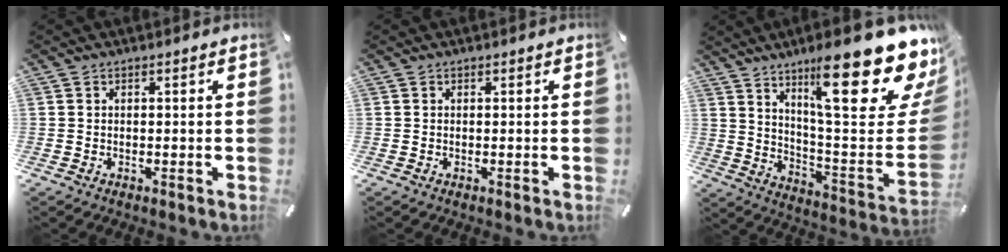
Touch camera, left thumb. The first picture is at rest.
{"total": 0.0}
{"total": 28.3, "force": [17.4, 8.1, 20.7], "torque": [-0.288, -0.123, 0.284]}